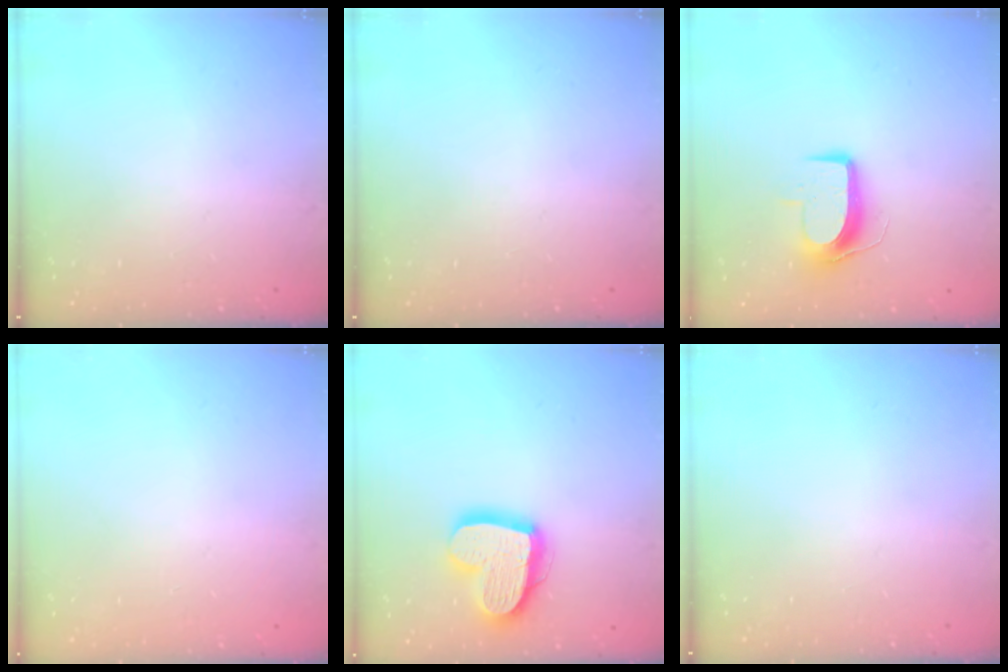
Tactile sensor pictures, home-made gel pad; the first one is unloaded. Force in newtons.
{"total": 0.0}
{"total": 9.2, "press": 9.2, "slide": 0.2}
{"total": 0.0}
{"total": 17.6, "press": 17.5, "slide": 1.9}
{"total": 0.0}